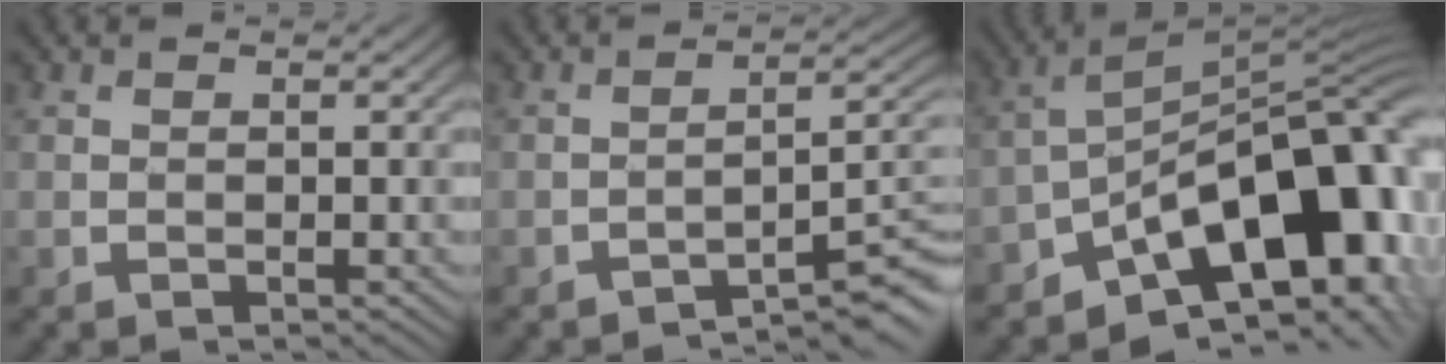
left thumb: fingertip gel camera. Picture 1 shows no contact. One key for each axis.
{"total": 6.0, "fx": -4.0, "fy": 1.3, "fz": 4.2, "tx": -0.055, "ty": 0.012, "tz": -0.063}
{"total": 17.3, "fx": -7.8, "fy": 8.5, "fz": 12.9, "tx": -0.161, "ty": -0.003, "tz": -0.134}